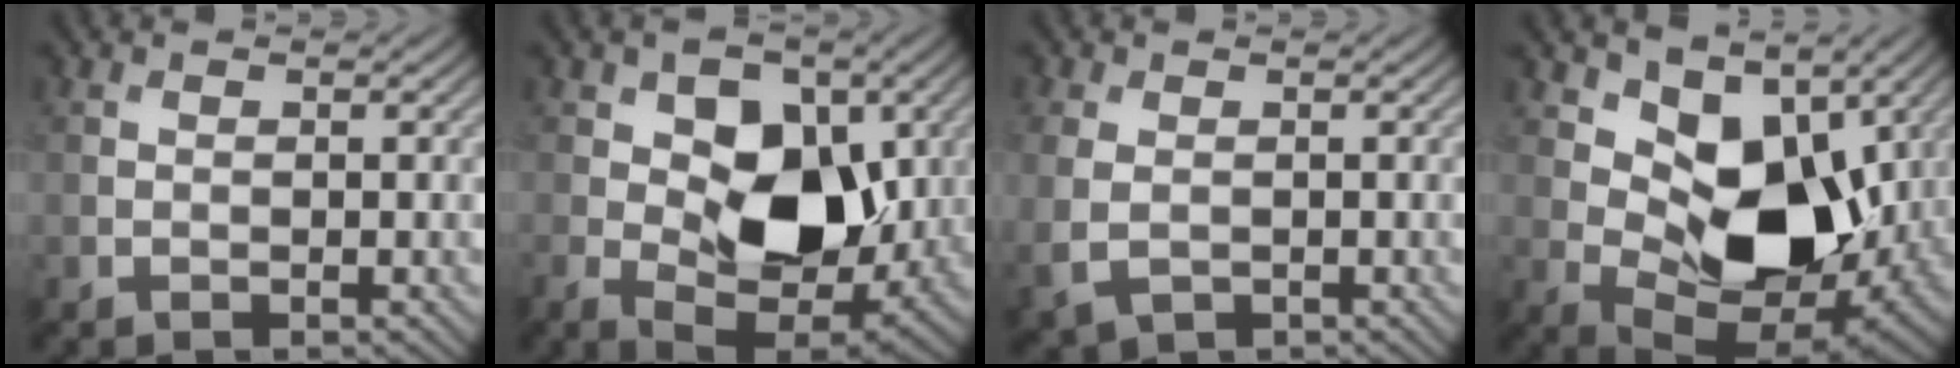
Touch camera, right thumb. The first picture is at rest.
{"total": 11.3, "force": [0.9, 7.3, 8.6], "torque": [-0.137, -0.017, 0.018]}
{"total": 4.6, "force": [-0.8, 3.4, 3.1], "torque": [-0.095, -0.013, -0.016]}
{"total": 12.8, "force": [3.0, 8.1, 9.4], "torque": [-0.153, -0.020, 0.056]}